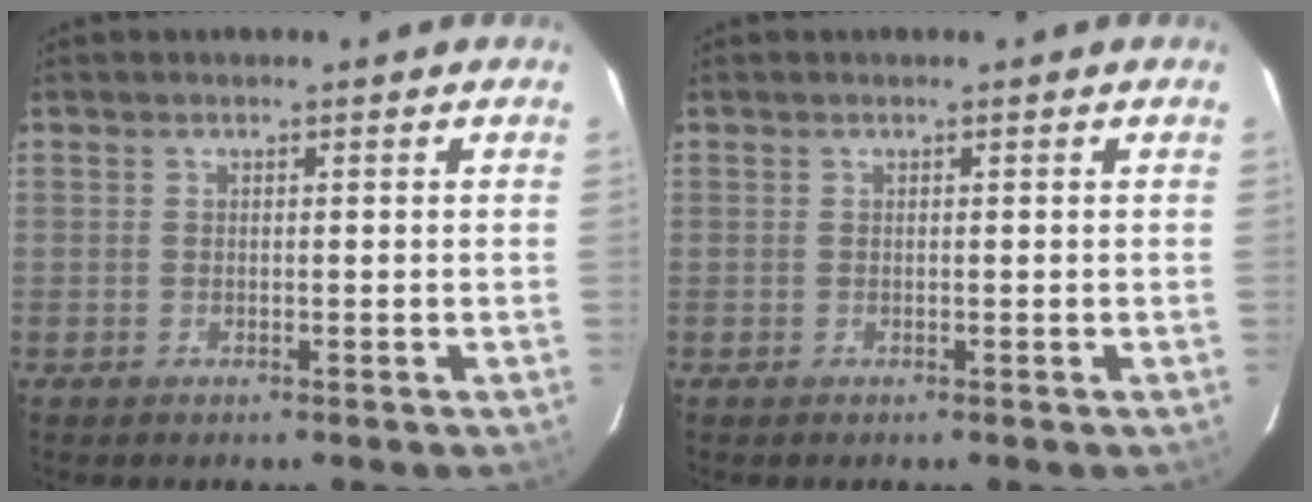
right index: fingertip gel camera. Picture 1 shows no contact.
{"total": 0.0}